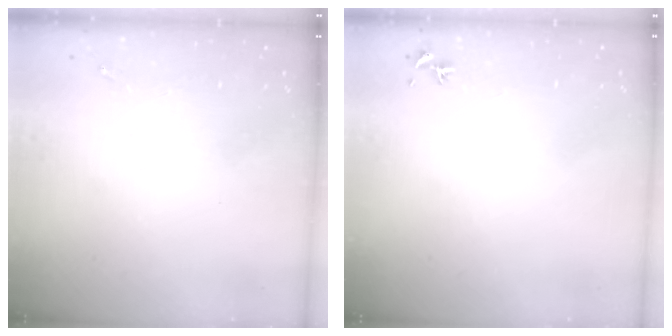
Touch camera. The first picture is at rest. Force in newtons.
{"total": 0.7, "press": 0.5, "slide": 0.4}